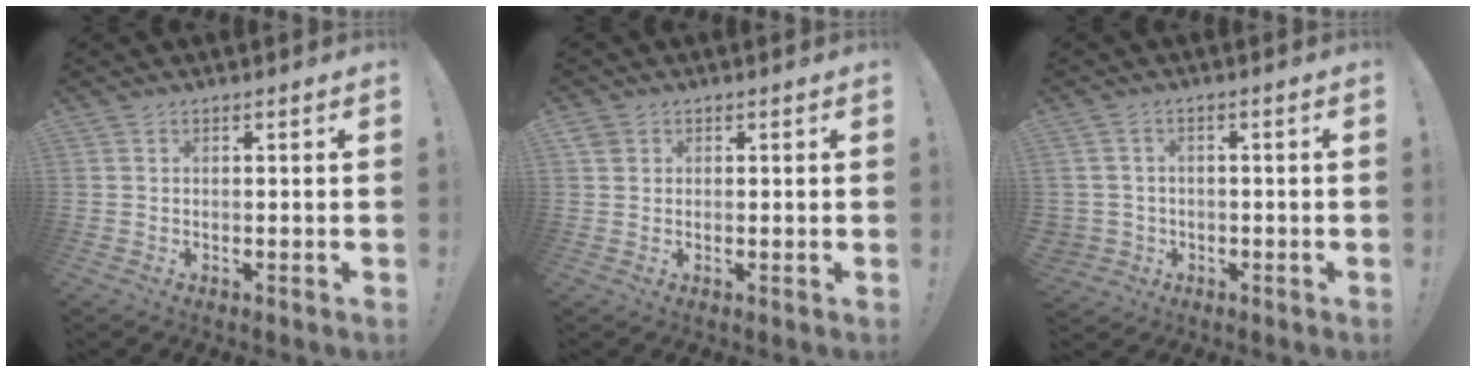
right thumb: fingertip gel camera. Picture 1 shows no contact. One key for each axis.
{"total": 2.3, "fx": 0.9, "fy": 2.0, "fz": 0.6, "tx": -0.012, "ty": 0.003, "tz": 0.019}
{"total": 3.7, "fx": -0.2, "fy": 3.6, "fz": 1.0, "tx": -0.022, "ty": 0.008, "tz": 0.000}